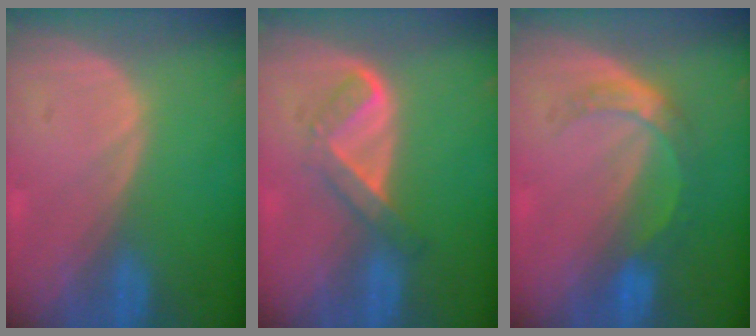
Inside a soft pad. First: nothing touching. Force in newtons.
{"total": 5.4, "press": 4.5, "slide": 3.1}
{"total": 5.4, "press": 4.8, "slide": 2.5}